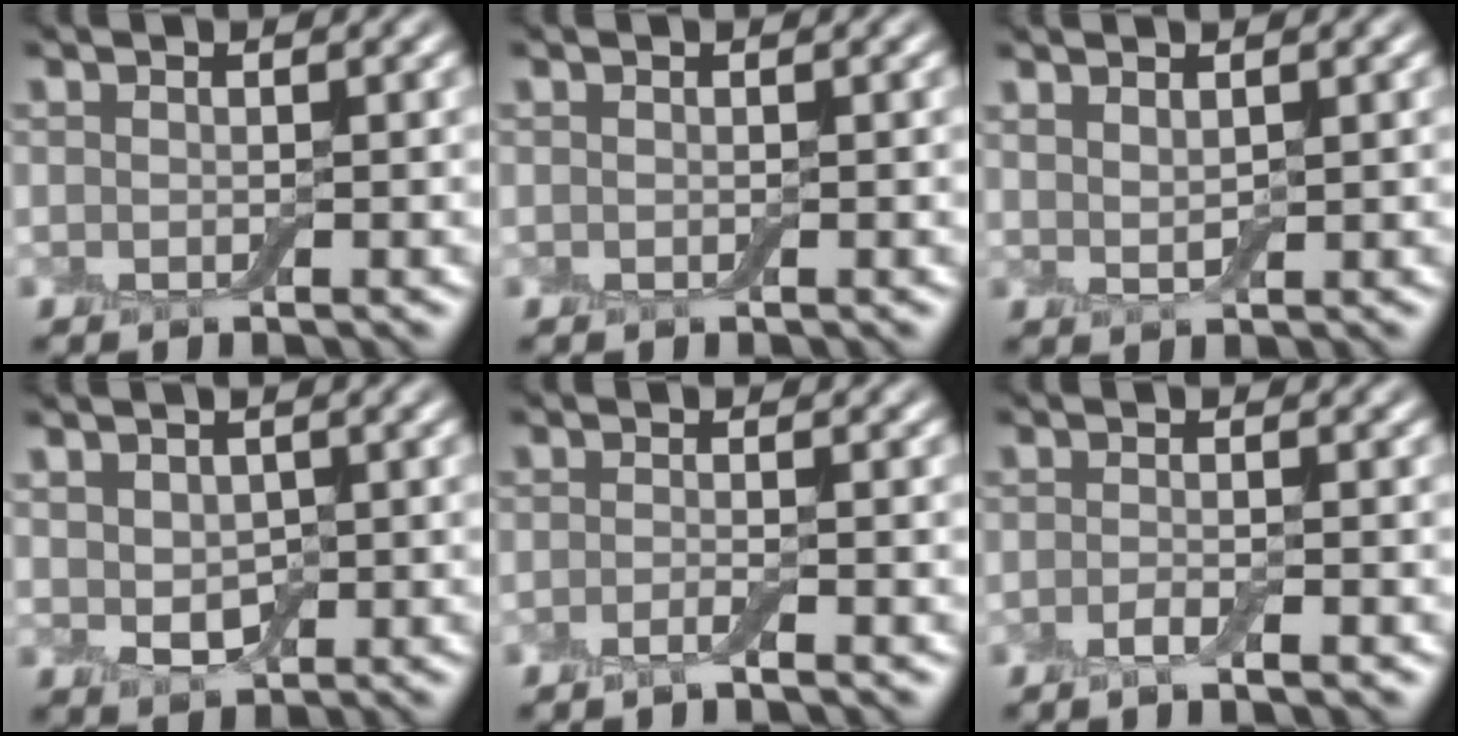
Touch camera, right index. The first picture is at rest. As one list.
[{"total": 0.0}, {"total": 1.6, "force": [1.1, 0.4, 1.0], "torque": [-0.022, -0.002, 0.024]}, {"total": 2.7, "force": [0.5, 1.9, 1.9], "torque": [-0.036, -0.005, 0.014]}, {"total": 1.3, "force": [-0.7, 0.2, 1.1], "torque": [-0.016, -0.003, -0.017]}, {"total": 1.7, "force": [-0.9, 0.3, 1.4], "torque": [-0.021, 0.000, -0.018]}]